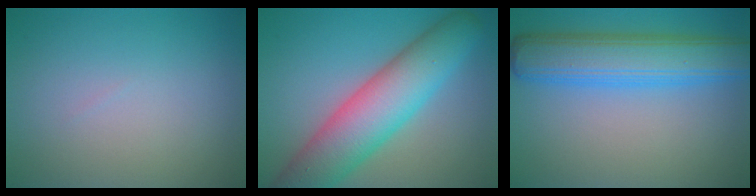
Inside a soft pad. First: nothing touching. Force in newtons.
{"total": 9.1, "press": 9.1, "slide": 0.4}
{"total": 7.5, "press": 7.5, "slide": 0.1}